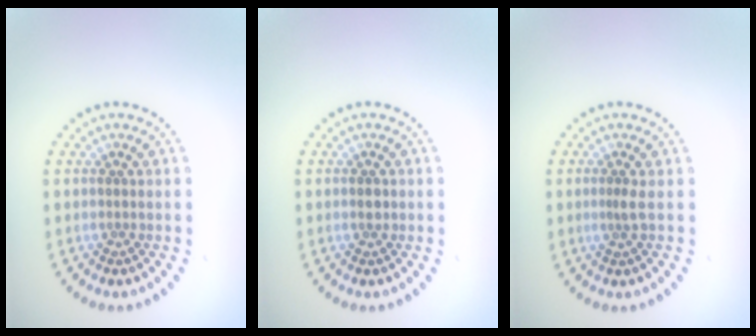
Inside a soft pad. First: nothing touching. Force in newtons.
{"total": 1.0, "press": 1.0, "slide": 0.1}
{"total": 0.8, "press": 0.4, "slide": 0.7}